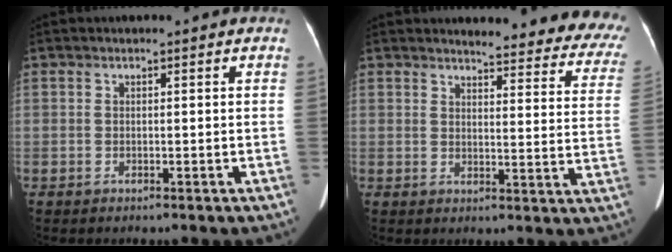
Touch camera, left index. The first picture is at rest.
{"total": 18.6, "force": [17.6, 3.0, 5.2], "torque": [-0.028, -0.089, 0.169]}